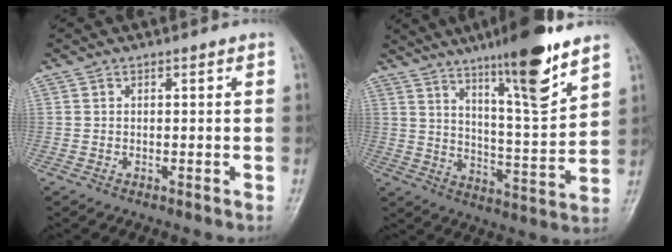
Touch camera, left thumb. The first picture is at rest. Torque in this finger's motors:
{"motor_torque": [2.11, 1.02, 1.39, -1.39, 0.47]}